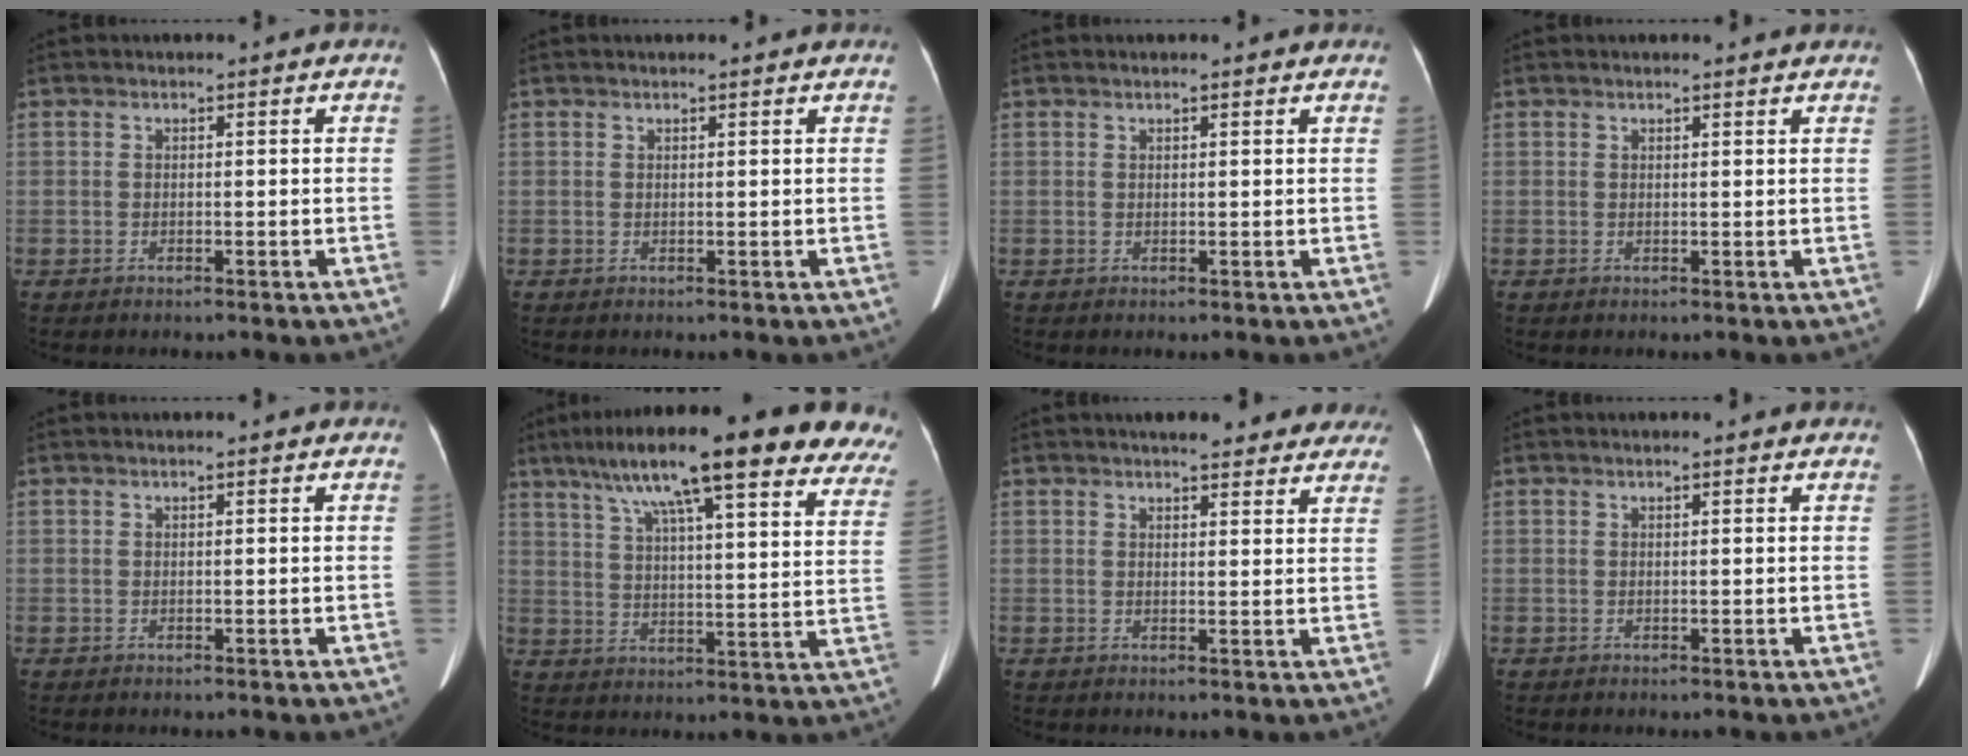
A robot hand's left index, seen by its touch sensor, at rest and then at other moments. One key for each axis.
{"total": 2.0, "fx": 1.8, "fy": 0.2, "fz": 1.0, "tx": -0.012, "ty": 0.014, "tz": 0.021}
{"total": 2.5, "fx": 2.1, "fy": 0.3, "fz": 1.3, "tx": -0.017, "ty": 0.019, "tz": 0.027}
{"total": 3.5, "fx": 3.2, "fy": 0.5, "fz": 1.3, "tx": -0.017, "ty": 0.013, "tz": 0.033}
{"total": 1.9, "fx": 1.6, "fy": 0.3, "fz": 1.0, "tx": -0.013, "ty": 0.018, "tz": 0.021}
{"total": 28.8, "fx": 22.0, "fy": 4.4, "fz": 17.9, "tx": -0.236, "ty": 0.023, "tz": 0.282}
{"total": 13.3, "fx": 11.7, "fy": 3.3, "fz": 5.5, "tx": -0.037, "ty": 0.010, "tz": 0.125}
{"total": 3.3, "fx": 2.9, "fy": 0.5, "fz": 1.6, "tx": -0.019, "ty": 0.020, "tz": 0.032}